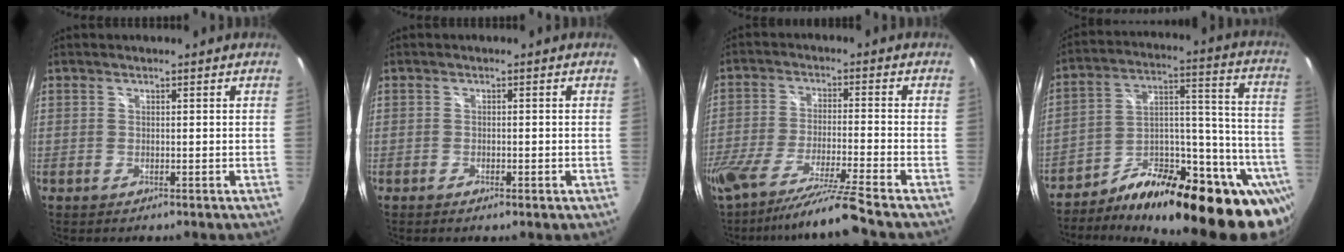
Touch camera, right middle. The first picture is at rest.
{"total": 1.5, "force": [-0.9, 0.5, 1.2], "torque": [-0.018, -0.003, -0.014]}
{"total": 14.2, "force": [-12.1, -2.2, 7.1], "torque": [-0.141, -0.039, -0.211]}
{"total": 30.4, "force": [-21.2, 11.2, 18.6], "torque": [-0.229, 0.035, -0.306]}